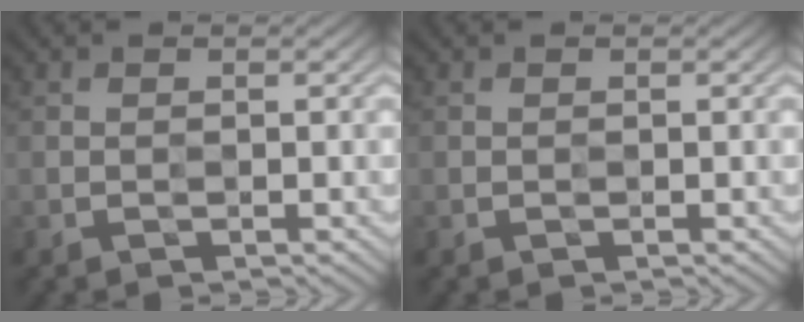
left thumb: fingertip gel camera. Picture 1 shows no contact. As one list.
[{"total": 0.0}]